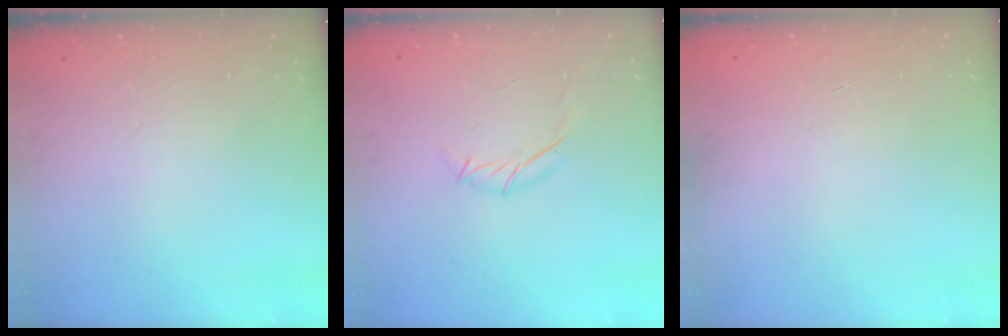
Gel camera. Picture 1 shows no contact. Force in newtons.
{"total": 6.7, "press": 6.5, "slide": 1.5}
{"total": 0.0}